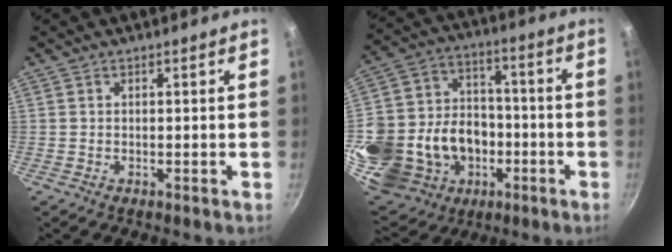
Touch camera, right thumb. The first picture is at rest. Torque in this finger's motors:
{"motor_torque": [0.43, 0.42, 0.17, -0.12, 0.13]}